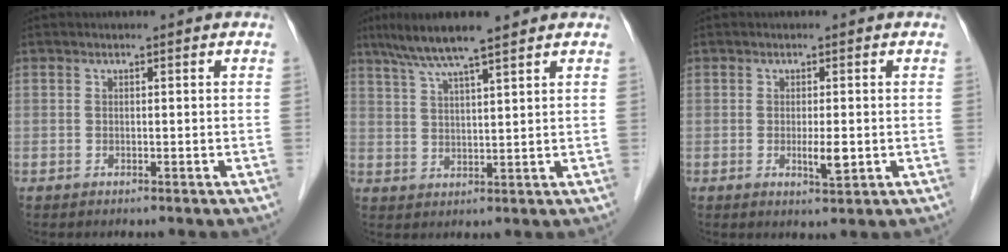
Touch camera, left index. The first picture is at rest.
{"total": 8.2, "force": [6.4, 0.0, 5.1], "torque": [-0.090, 0.025, 0.112]}
{"total": 2.5, "force": [-0.3, 0.5, 2.4], "torque": [-0.043, -0.005, -0.003]}